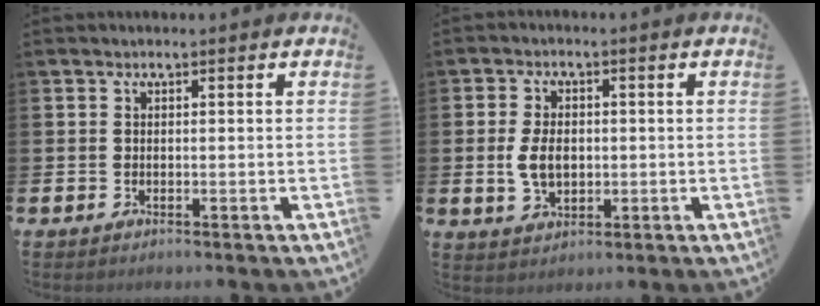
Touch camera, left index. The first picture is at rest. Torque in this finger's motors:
{"motor_torque": [1.22, 0.00, 0.49, 0.19]}